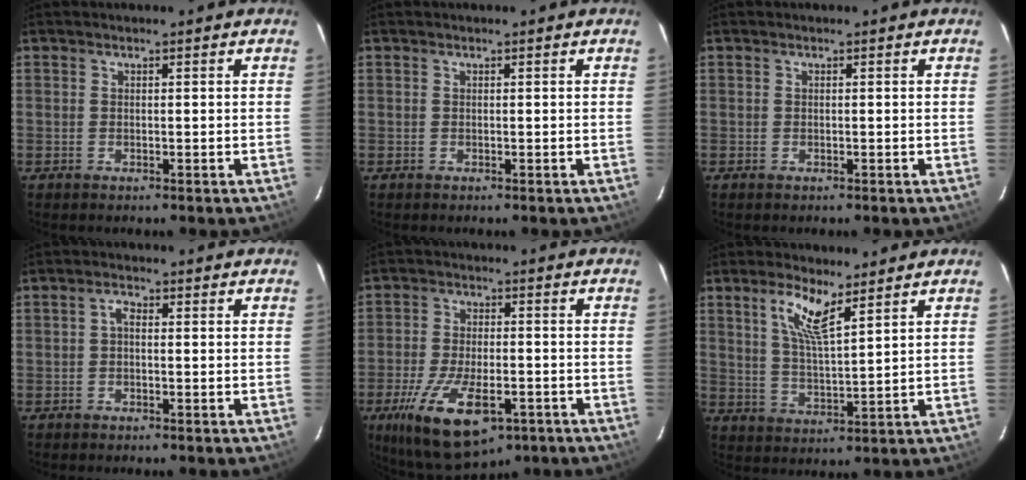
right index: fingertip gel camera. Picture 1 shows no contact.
{"total": 0.0}
{"total": 0.0}
{"total": 1.5, "force": [-0.3, 0.8, 1.2], "torque": [-0.025, 0.009, -0.006]}
{"total": 16.5, "force": [-8.3, 6.9, 12.5], "torque": [-0.248, -0.033, -0.129]}
{"total": 7.4, "force": [4.6, 1.5, 5.6], "torque": [-0.109, 0.001, 0.091]}